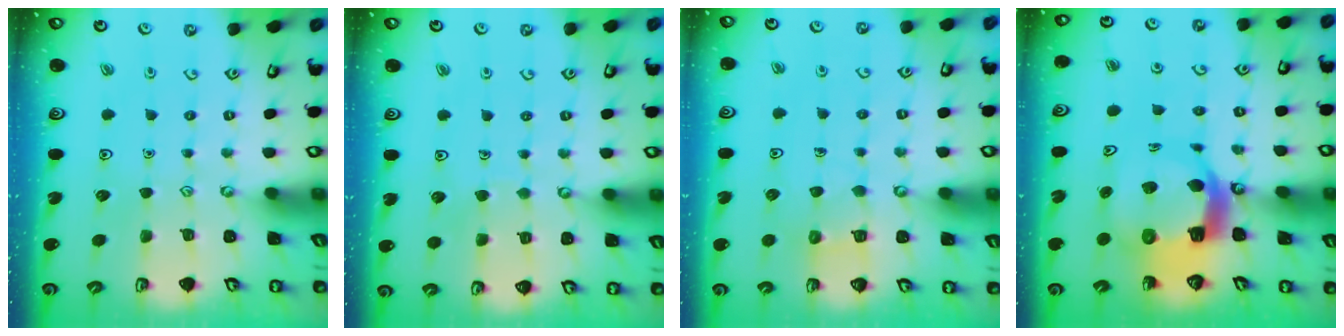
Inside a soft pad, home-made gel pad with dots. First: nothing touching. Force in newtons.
{"total": 3.4, "press": 3.4, "slide": 0.3}
{"total": 5.8, "press": 5.7, "slide": 0.5}
{"total": 12.6, "press": 12.5, "slide": 1.5}